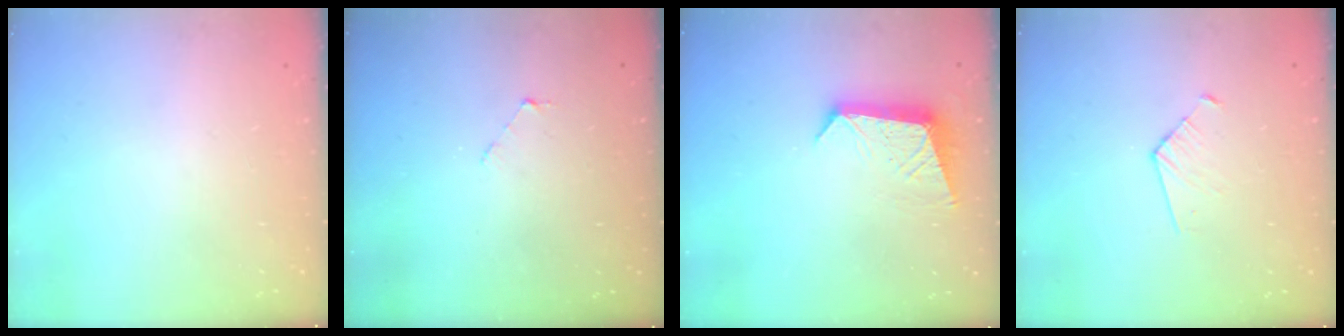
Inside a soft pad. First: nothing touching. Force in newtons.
{"total": 1.6, "press": 1.6, "slide": 0.1}
{"total": 10.1, "press": 10.1, "slide": 0.6}
{"total": 4.3, "press": 4.3, "slide": 0.3}